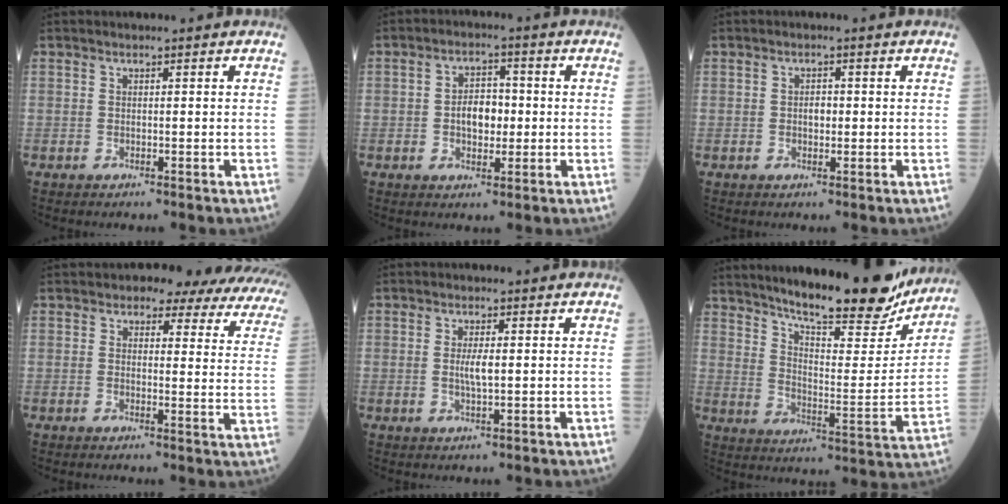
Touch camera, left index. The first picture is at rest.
{"total": 5.1, "force": [-0.5, 3.1, 4.0], "torque": [-0.071, 0.009, -0.009]}
{"total": 1.6, "force": [-0.2, 1.0, 1.2], "torque": [-0.020, -0.001, -0.005]}
{"total": 16.1, "force": [14.3, 4.9, 5.5], "torque": [-0.038, -0.044, 0.127]}
{"total": 2.5, "force": [0.0, 0.4, 2.5], "torque": [-0.052, -0.006, 0.000]}
{"total": 21.7, "force": [18.5, 3.5, 10.8], "torque": [-0.163, -0.028, 0.256]}